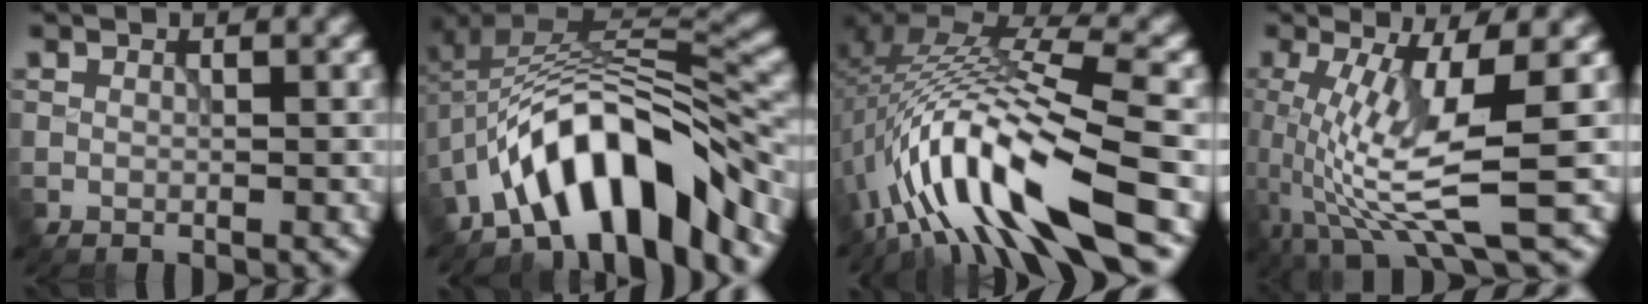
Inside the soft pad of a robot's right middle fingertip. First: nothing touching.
{"total": 11.8, "force": [-6.7, 4.4, 8.7], "torque": [-0.126, 0.013, -0.119]}
{"total": 13.7, "force": [-4.9, 3.7, 12.2], "torque": [-0.229, 0.016, -0.078]}
{"total": 8.2, "force": [-1.4, 1.9, 7.9], "torque": [-0.163, -0.010, -0.024]}